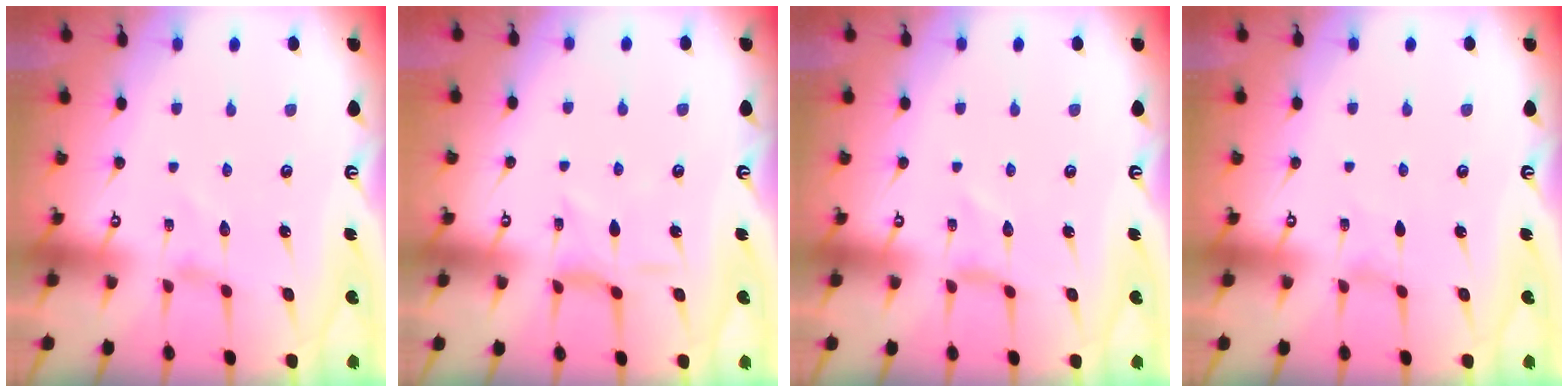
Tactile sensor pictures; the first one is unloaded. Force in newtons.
{"total": 2.8, "press": 2.7, "slide": 0.6}
{"total": 0.0}
{"total": 0.0}